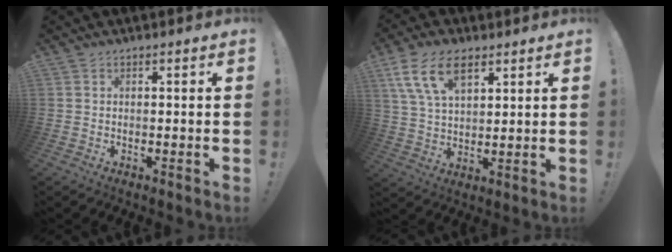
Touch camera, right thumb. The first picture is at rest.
{"total": 12.8, "force": [6.9, 7.2, 7.9], "torque": [-0.154, -0.007, 0.131]}